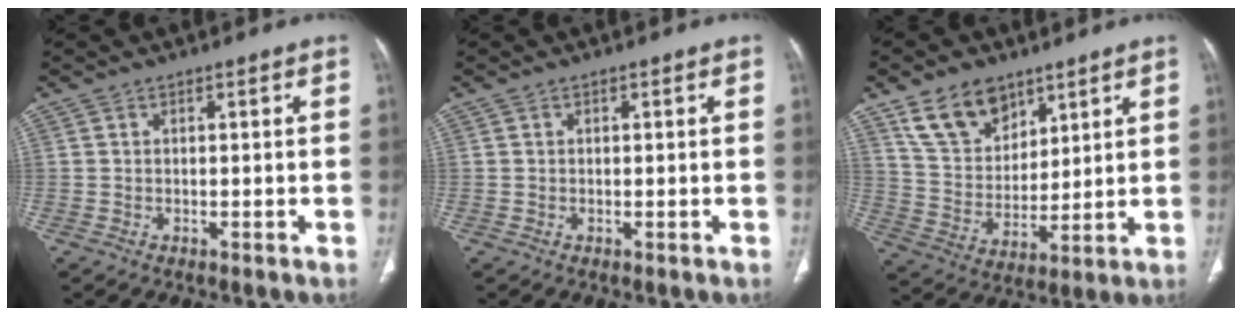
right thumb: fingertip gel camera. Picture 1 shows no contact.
{"total": 0.0}
{"total": 12.6, "force": [8.1, 7.9, 5.5], "torque": [-0.073, -0.040, 0.160]}